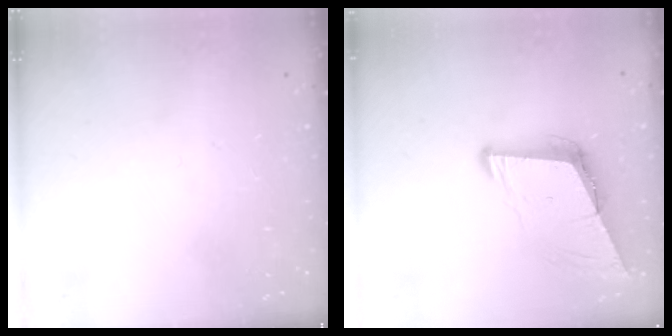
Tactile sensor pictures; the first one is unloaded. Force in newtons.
{"total": 8.6, "press": 7.8, "slide": 3.6}